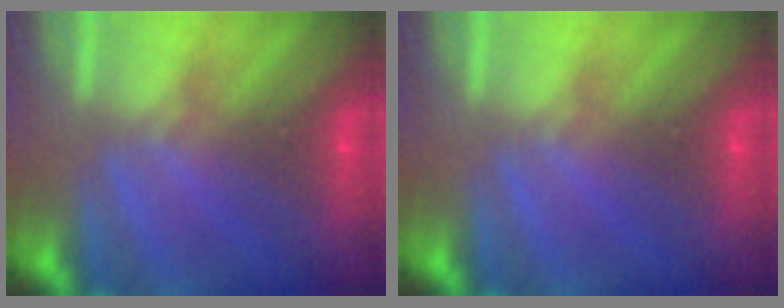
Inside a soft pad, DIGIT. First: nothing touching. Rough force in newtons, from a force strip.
{"total": 0.0}